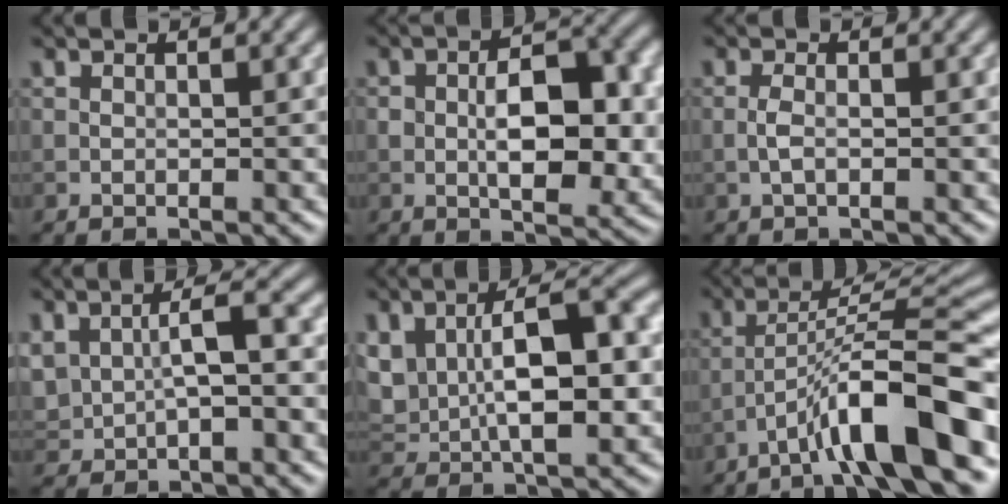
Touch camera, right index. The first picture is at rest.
{"total": 7.7, "force": [-0.3, 3.9, 6.6], "torque": [-0.102, -0.001, -0.005]}
{"total": 1.3, "force": [-0.4, 0.4, 1.2], "torque": [-0.027, 0.000, -0.011]}
{"total": 5.2, "force": [0.3, 2.8, 4.3], "torque": [-0.094, 0.007, 0.009]}
{"total": 10.4, "force": [1.1, 5.6, 8.7], "torque": [-0.159, 0.005, 0.019]}
{"total": 10.4, "force": [-5.7, 1.5, 8.6], "torque": [-0.131, 0.027, -0.090]}